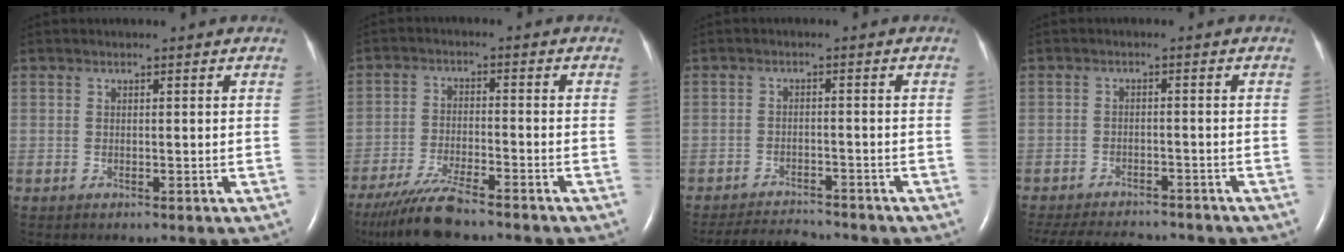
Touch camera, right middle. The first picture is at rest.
{"total": 8.4, "force": [-7.1, 0.7, 4.5], "torque": [-0.089, -0.028, -0.124]}
{"total": 6.3, "force": [-6.2, 0.6, 0.9], "torque": [-0.020, -0.010, -0.100]}
{"total": 13.6, "force": [-12.0, 4.0, 4.9], "torque": [-0.114, -0.010, -0.165]}